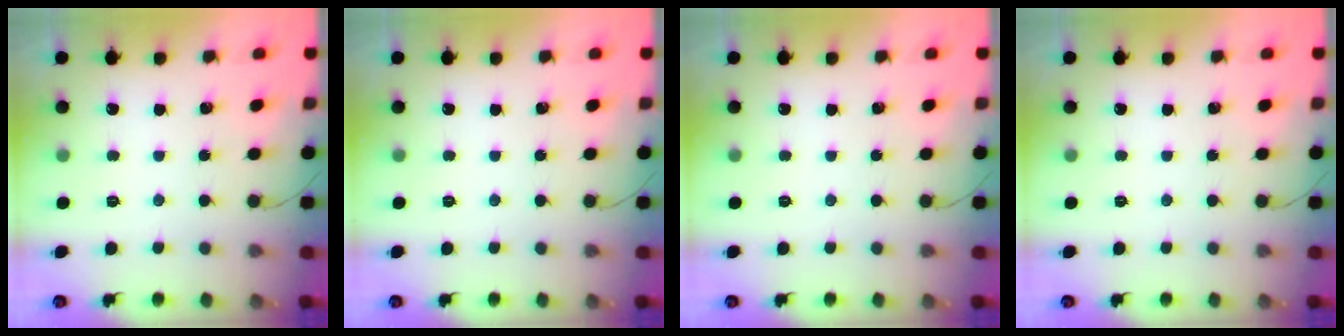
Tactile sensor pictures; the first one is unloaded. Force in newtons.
{"total": 0.0}
{"total": 0.0}
{"total": 0.0}